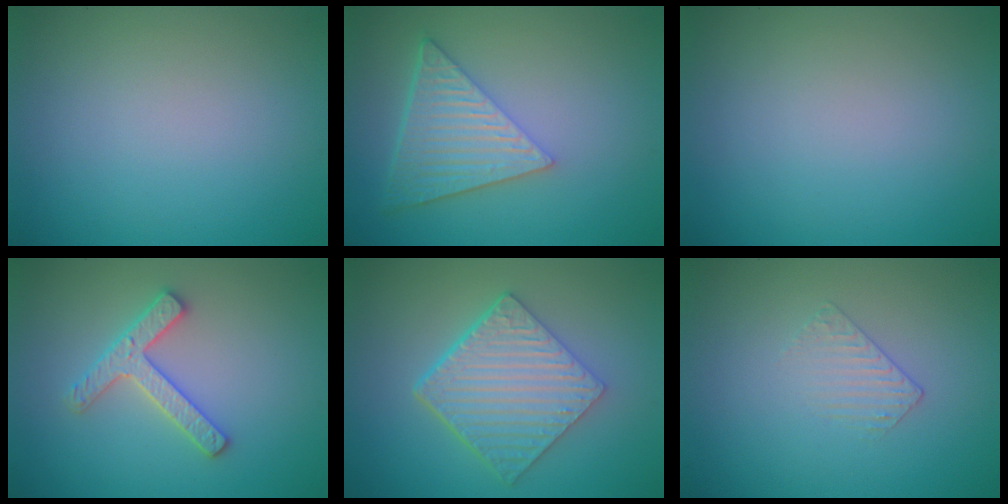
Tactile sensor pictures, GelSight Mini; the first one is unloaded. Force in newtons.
{"total": 6.5, "press": 4.6, "slide": 4.6}
{"total": 0.0}
{"total": 2.9, "press": 2.8, "slide": 0.6}
{"total": 6.4, "press": 4.6, "slide": 4.4}
{"total": 1.0, "press": 0.3, "slide": 1.0}